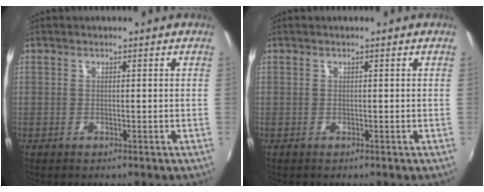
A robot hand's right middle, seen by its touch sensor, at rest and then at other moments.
{"total": 0.0}